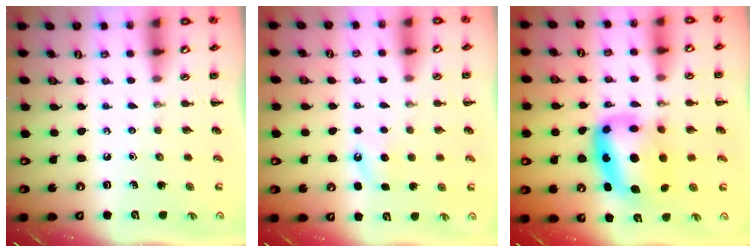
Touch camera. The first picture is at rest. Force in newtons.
{"total": 4.1, "press": 3.9, "slide": 1.1}
{"total": 11.7, "press": 11.4, "slide": 2.9}